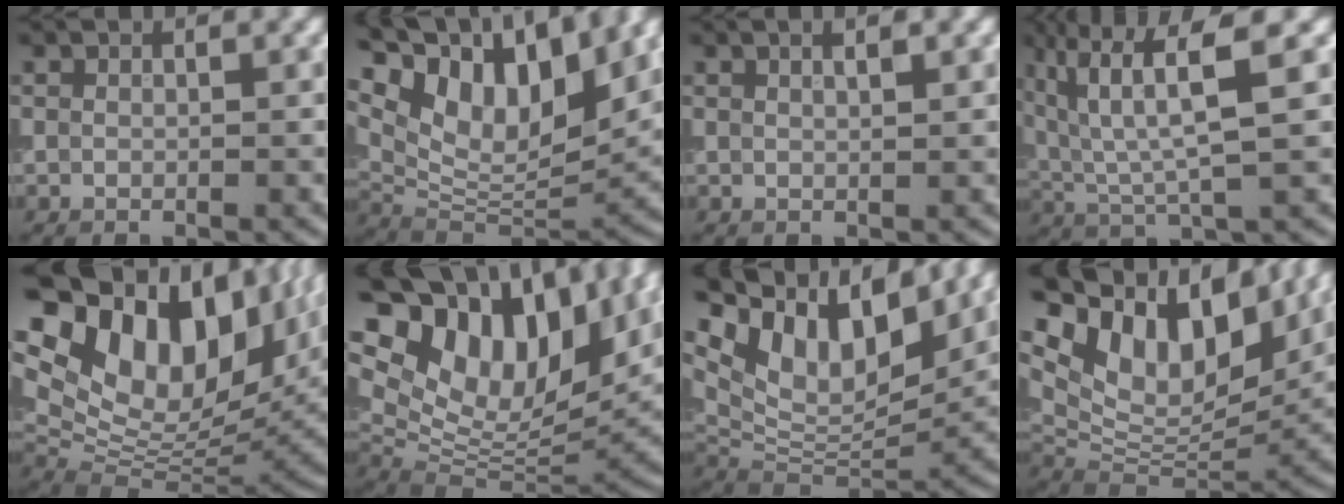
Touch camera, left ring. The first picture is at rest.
{"total": 11.9, "force": [7.0, 4.7, 8.3], "torque": [-0.147, 0.011, 0.124]}
{"total": 1.8, "force": [1.0, 0.6, 1.4], "torque": [-0.005, 0.005, 0.000]}
{"total": 7.1, "force": [3.0, 1.4, 6.3], "torque": [-0.130, 0.009, 0.060]}
{"total": 19.0, "force": [7.4, 12.0, 12.8], "torque": [-0.235, 0.045, 0.131]}
{"total": 18.2, "force": [7.9, 11.2, 12.0], "torque": [-0.224, 0.040, 0.151]}
{"total": 11.7, "force": [6.5, 5.5, 8.0], "torque": [-0.142, 0.015, 0.114]}
{"total": 14.6, "force": [6.9, 7.7, 10.4], "torque": [-0.204, 0.026, 0.127]}